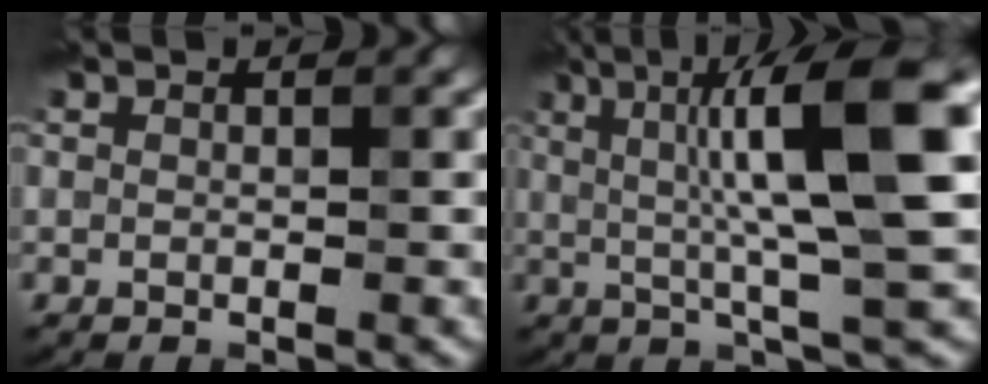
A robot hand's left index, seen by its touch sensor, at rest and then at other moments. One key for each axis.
{"total": 11.6, "fx": 2.2, "fy": 1.9, "fz": 11.2, "tx": -0.164, "ty": 0.015, "tz": 0.033}